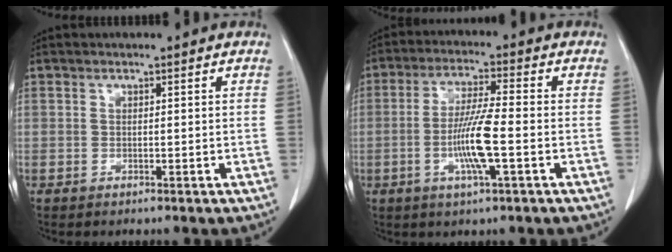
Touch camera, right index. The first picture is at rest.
{"total": 8.6, "force": [-2.2, 0.2, 8.3], "torque": [-0.160, -0.006, -0.046]}